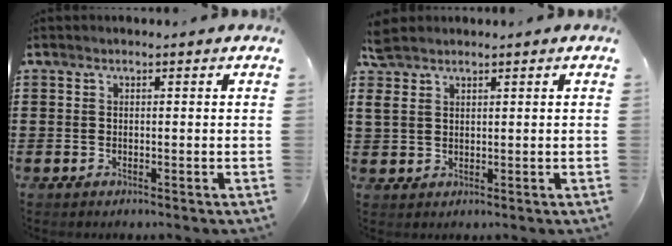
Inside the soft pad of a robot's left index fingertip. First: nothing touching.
{"total": 3.2, "force": [2.3, 1.8, 1.2], "torque": [-0.034, 0.008, 0.043]}